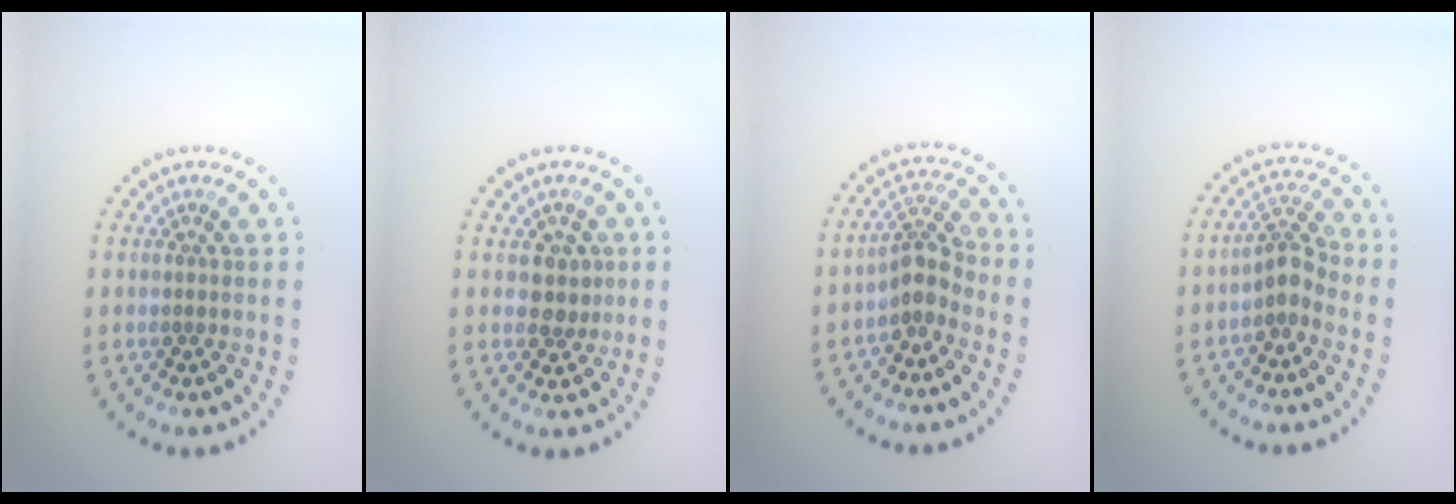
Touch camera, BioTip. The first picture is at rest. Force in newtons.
{"total": 2.2, "press": 1.9, "slide": 1.1}
{"total": 2.6, "press": 2.0, "slide": 1.7}
{"total": 2.4, "press": 1.8, "slide": 1.6}